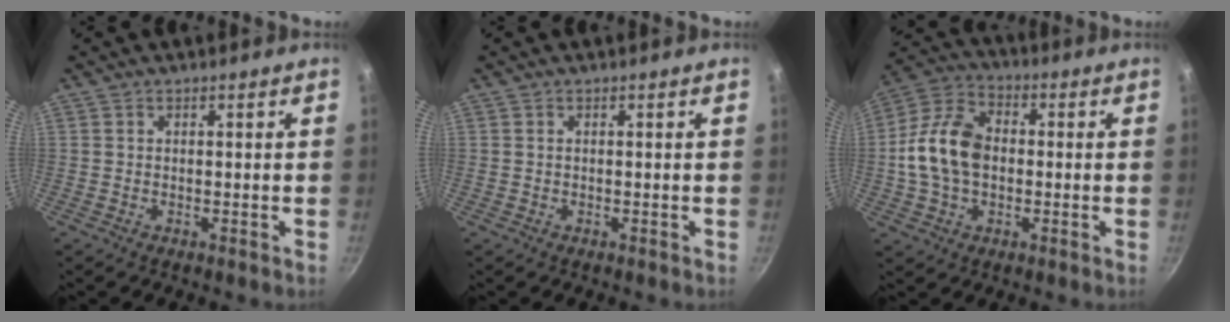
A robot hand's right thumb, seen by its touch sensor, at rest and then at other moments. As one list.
[{"total": 0.0}, {"total": 13.7, "force": [-0.4, 9.5, 9.8], "torque": [-0.164, 0.028, -0.022]}]